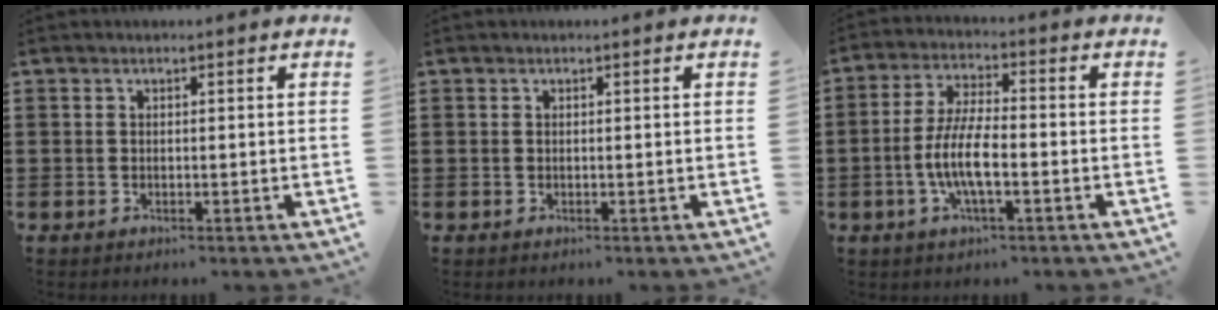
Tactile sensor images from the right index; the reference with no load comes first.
{"total": 0.0}
{"total": 7.5, "force": [-2.1, 2.1, 6.9], "torque": [-0.157, -0.012, -0.046]}